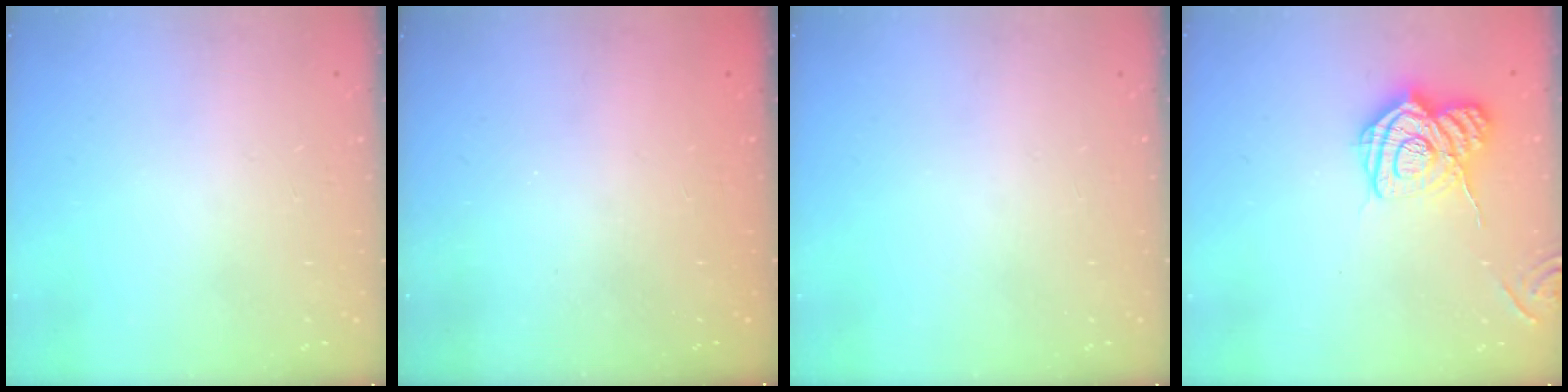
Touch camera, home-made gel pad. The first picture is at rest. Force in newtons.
{"total": 2.4, "press": 2.2, "slide": 0.8}
{"total": 0.0}
{"total": 14.2, "press": 14.1, "slide": 1.0}